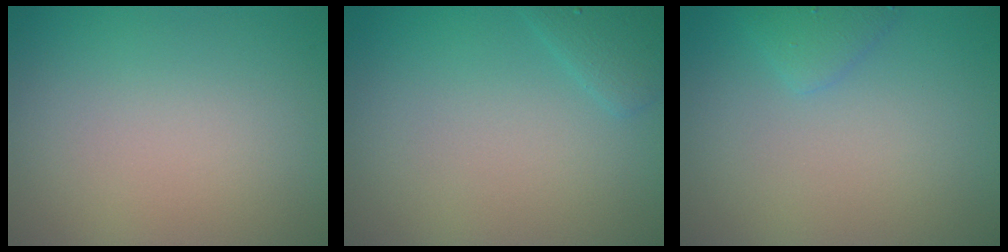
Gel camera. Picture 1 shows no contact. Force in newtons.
{"total": 1.6, "press": 1.6, "slide": 0.1}
{"total": 1.5, "press": 1.5, "slide": 0.0}